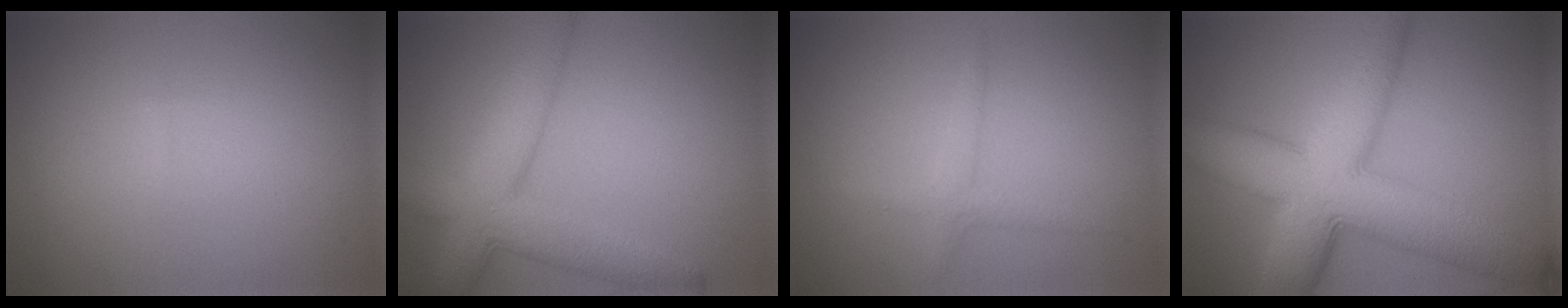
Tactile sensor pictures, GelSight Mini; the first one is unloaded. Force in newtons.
{"total": 7.3, "press": 7.3, "slide": 0.2}
{"total": 1.6, "press": 1.6, "slide": 0.1}
{"total": 12.4, "press": 12.4, "slide": 0.3}